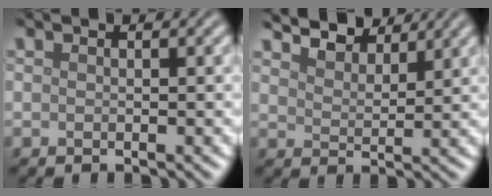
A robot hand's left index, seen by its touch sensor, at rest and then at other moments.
{"total": 6.4, "force": [5.6, 2.0, 2.4], "torque": [-0.053, 0.006, 0.085]}